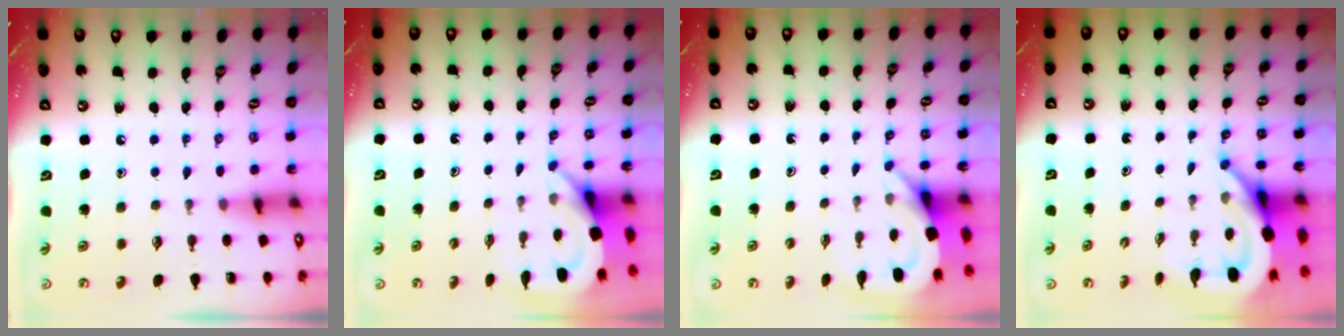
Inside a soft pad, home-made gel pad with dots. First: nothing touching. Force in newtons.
{"total": 3.7, "press": 3.7, "slide": 0.2}
{"total": 3.9, "press": 3.9, "slide": 0.3}
{"total": 8.2, "press": 8.1, "slide": 1.0}